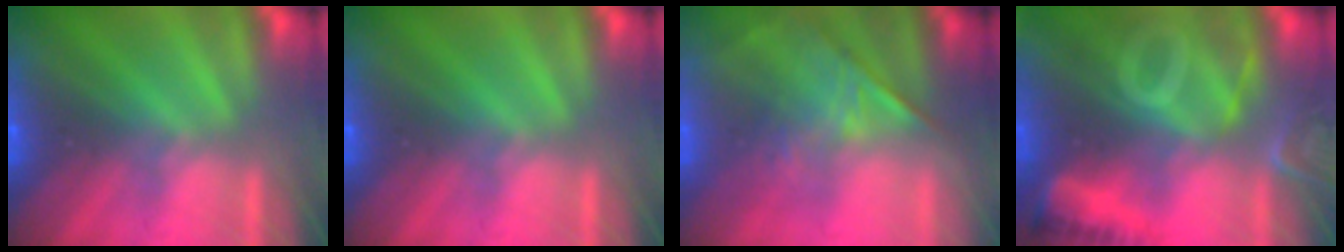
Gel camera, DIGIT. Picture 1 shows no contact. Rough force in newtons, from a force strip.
{"total": 0.0}
{"total": 1.1}
{"total": 8.7}